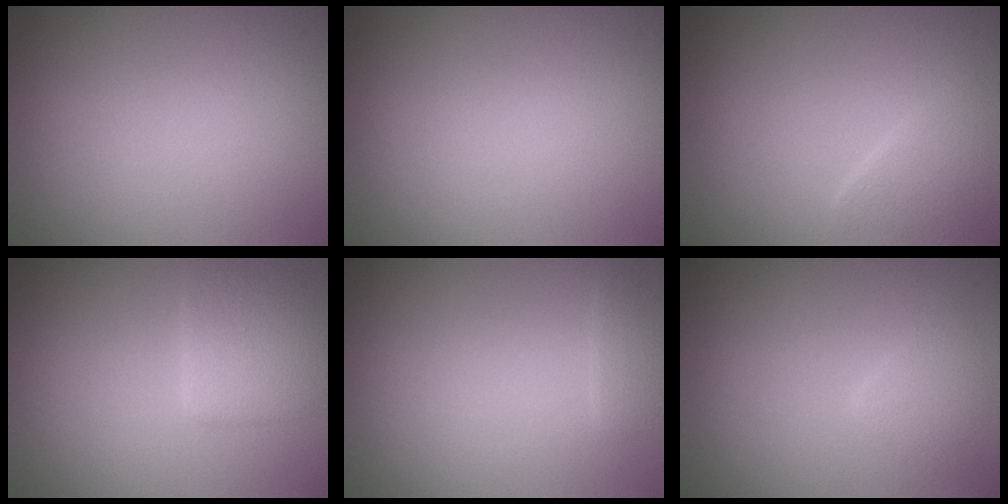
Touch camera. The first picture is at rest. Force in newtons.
{"total": 0.0}
{"total": 2.0, "press": 2.0, "slide": 0.1}
{"total": 2.8, "press": 2.8, "slide": 0.1}
{"total": 1.1, "press": 1.1, "slide": 0.1}
{"total": 1.6, "press": 1.6, "slide": 0.1}